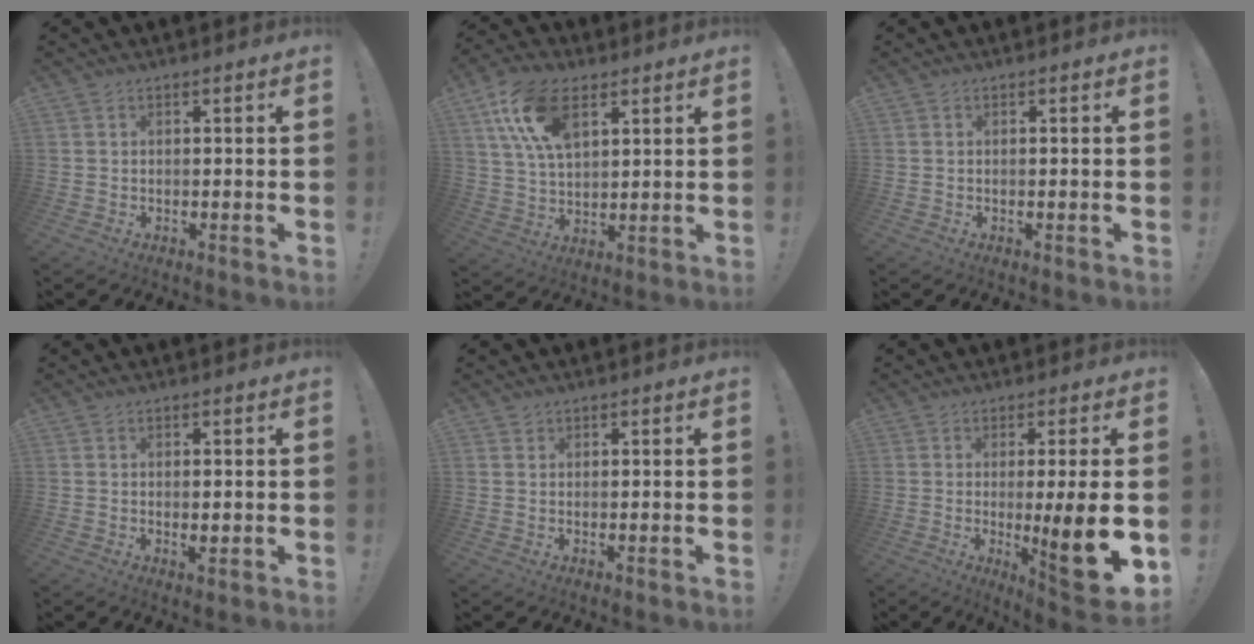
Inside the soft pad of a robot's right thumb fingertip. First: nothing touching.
{"total": 14.9, "force": [7.1, 8.3, 10.2], "torque": [-0.195, -0.016, 0.132]}
{"total": 0.0}
{"total": 1.8, "force": [0.0, 0.8, 1.6], "torque": [-0.011, -0.004, -0.003]}
{"total": 1.0, "force": [0.8, 0.6, 0.0], "torque": [0.009, -0.003, 0.014]}
{"total": 13.4, "force": [-1.9, 0.9, 13.2], "torque": [-0.184, -0.006, -0.022]}